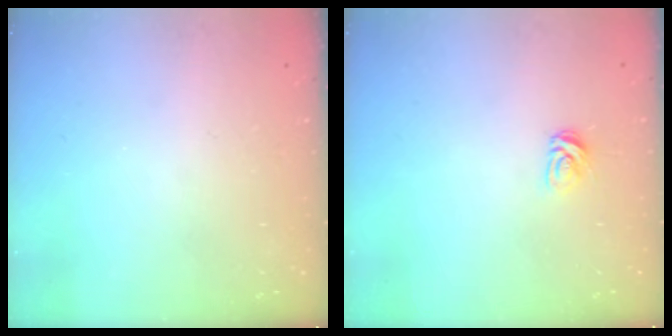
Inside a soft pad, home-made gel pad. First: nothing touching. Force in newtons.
{"total": 4.6, "press": 4.5, "slide": 0.5}